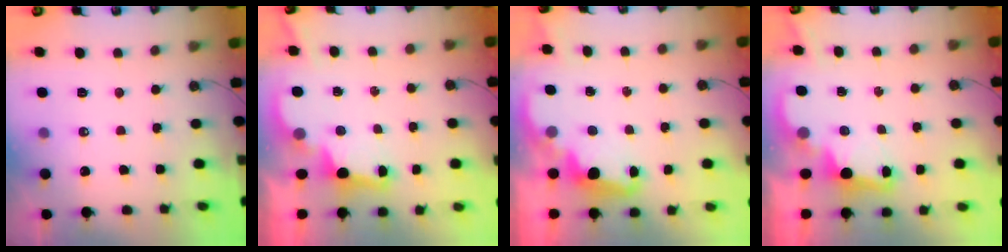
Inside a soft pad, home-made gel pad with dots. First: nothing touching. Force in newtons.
{"total": 2.7, "press": 2.6, "slide": 0.9}
{"total": 2.7, "press": 2.6, "slide": 0.7}
{"total": 3.0, "press": 2.9, "slide": 0.6}